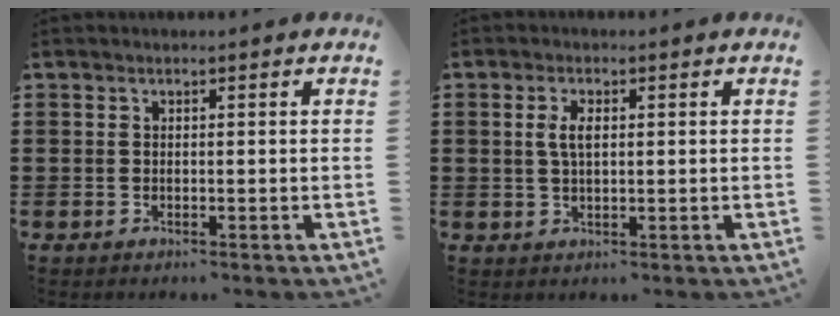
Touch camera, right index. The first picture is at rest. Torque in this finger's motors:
{"motor_torque": [0.67, 0.50, 0.23, 0.06]}